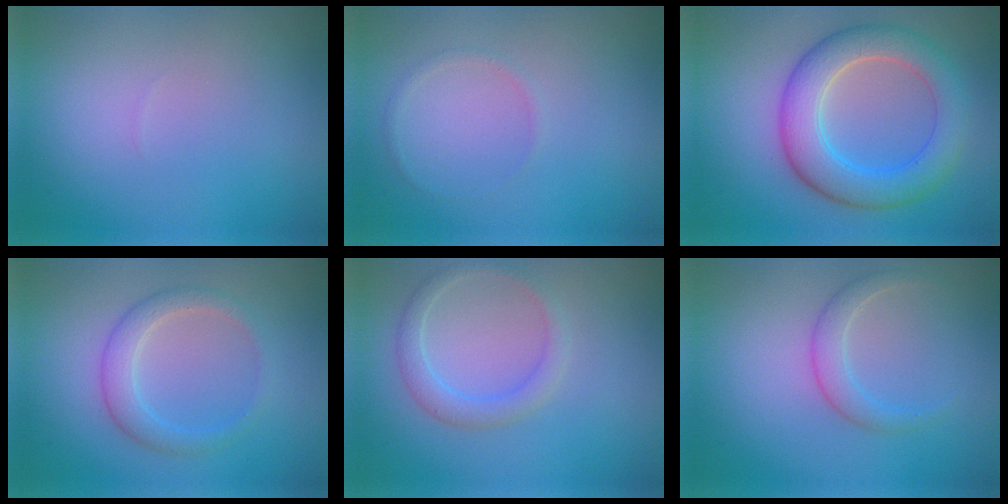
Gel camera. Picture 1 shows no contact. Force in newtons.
{"total": 0.6, "press": 0.6, "slide": 0.1}
{"total": 6.3, "press": 6.3, "slide": 0.1}
{"total": 2.6, "press": 2.6, "slide": 0.2}
{"total": 2.1, "press": 2.1, "slide": 0.1}
{"total": 1.8, "press": 1.8, "slide": 0.2}